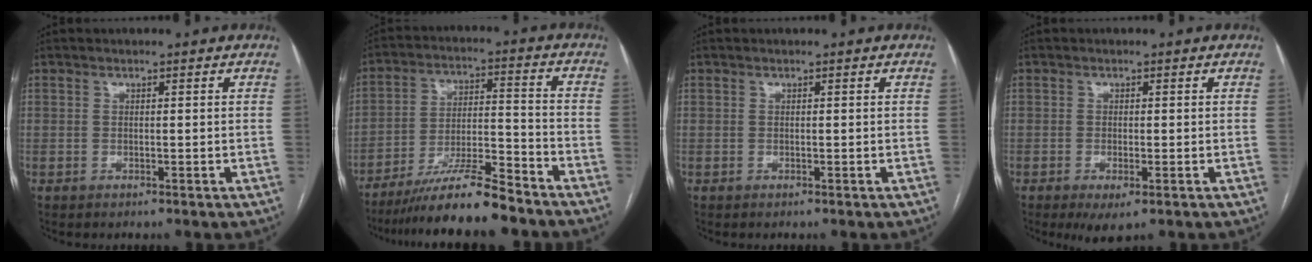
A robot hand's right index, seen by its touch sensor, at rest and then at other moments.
{"total": 12.6, "force": [-10.7, 0.5, 6.6], "torque": [-0.107, -0.003, -0.183]}
{"total": 0.0}
{"total": 3.4, "force": [-1.7, 0.9, 2.7], "torque": [-0.042, -0.007, -0.019]}